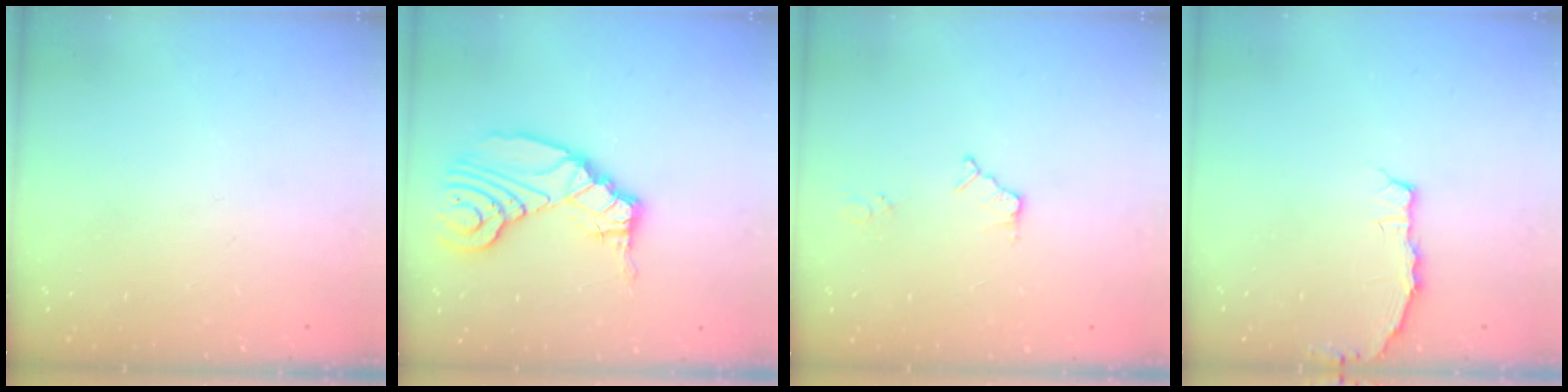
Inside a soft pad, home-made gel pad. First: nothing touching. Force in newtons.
{"total": 14.5, "press": 14.4, "slide": 1.5}
{"total": 4.4, "press": 4.4, "slide": 0.6}
{"total": 2.9, "press": 2.9, "slide": 0.5}